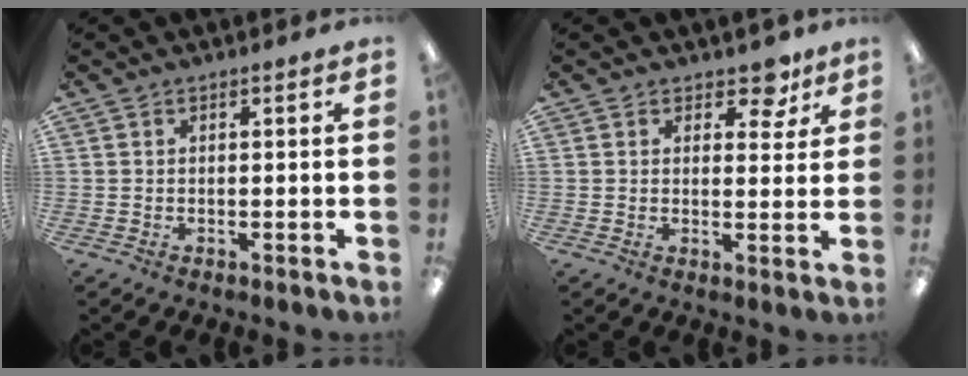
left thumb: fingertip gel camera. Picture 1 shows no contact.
{"total": 6.2, "force": [4.3, 3.5, 2.8], "torque": [-0.026, -0.020, 0.072]}